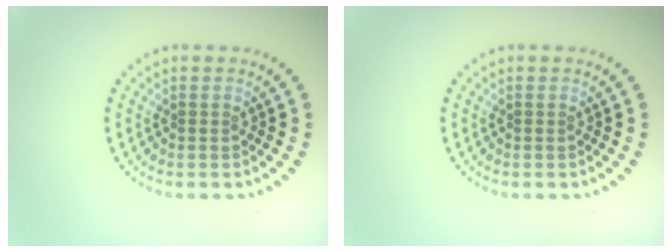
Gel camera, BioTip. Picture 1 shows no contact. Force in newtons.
{"total": 0.0}